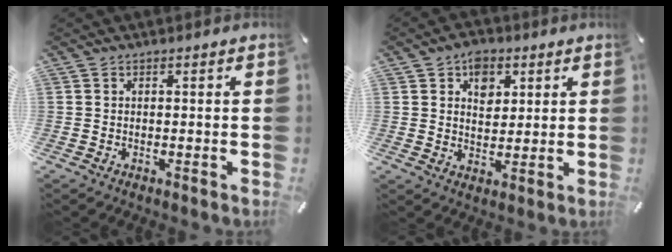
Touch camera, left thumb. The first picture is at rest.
{"total": 6.1, "force": [2.7, 4.6, 3.0], "torque": [-0.030, -0.006, 0.042]}